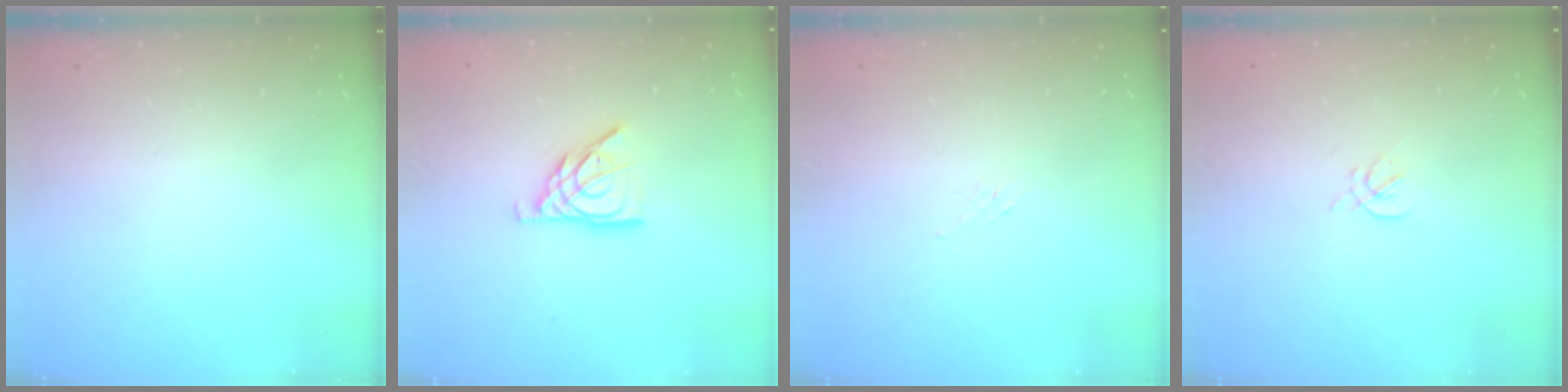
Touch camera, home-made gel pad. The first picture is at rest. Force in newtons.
{"total": 9.5, "press": 9.4, "slide": 1.0}
{"total": 4.3, "press": 4.2, "slide": 0.9}
{"total": 1.6, "press": 1.5, "slide": 0.6}